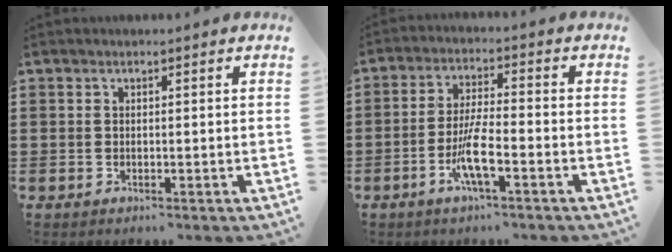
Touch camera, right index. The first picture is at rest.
{"total": 6.4, "force": [-3.0, 0.7, 5.6], "torque": [-0.128, -0.016, -0.061]}